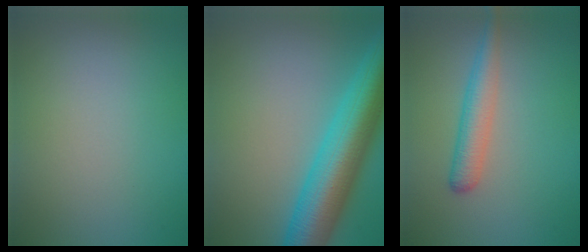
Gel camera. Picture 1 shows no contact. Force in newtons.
{"total": 9.7, "press": 9.7, "slide": 0.3}
{"total": 2.9, "press": 2.9, "slide": 0.1}